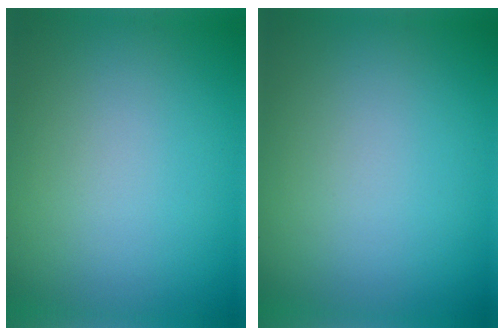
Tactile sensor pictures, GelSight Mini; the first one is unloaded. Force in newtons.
{"total": 0.0}